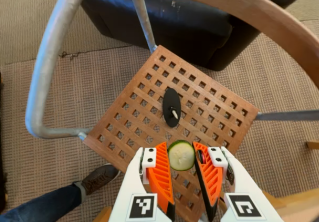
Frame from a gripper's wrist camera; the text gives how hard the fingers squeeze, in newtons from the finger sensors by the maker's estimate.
{"total": 9.4, "left": 9.5, "right": 9.2}